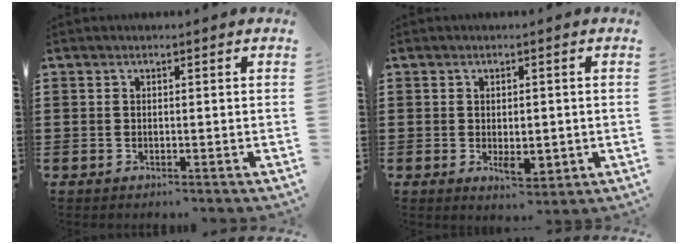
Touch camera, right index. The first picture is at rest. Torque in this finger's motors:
{"motor_torque": [0.02, -0.01, 0.19, 0.05]}